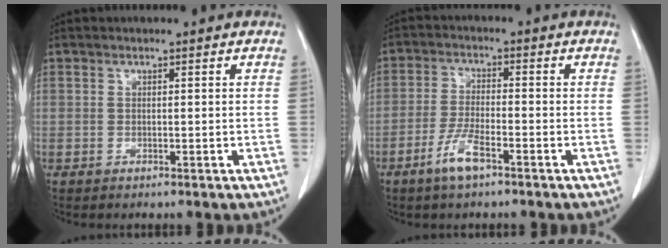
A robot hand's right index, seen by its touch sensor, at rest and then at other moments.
{"total": 5.4, "force": [-3.4, 0.9, 4.1], "torque": [-0.088, -0.003, -0.066]}